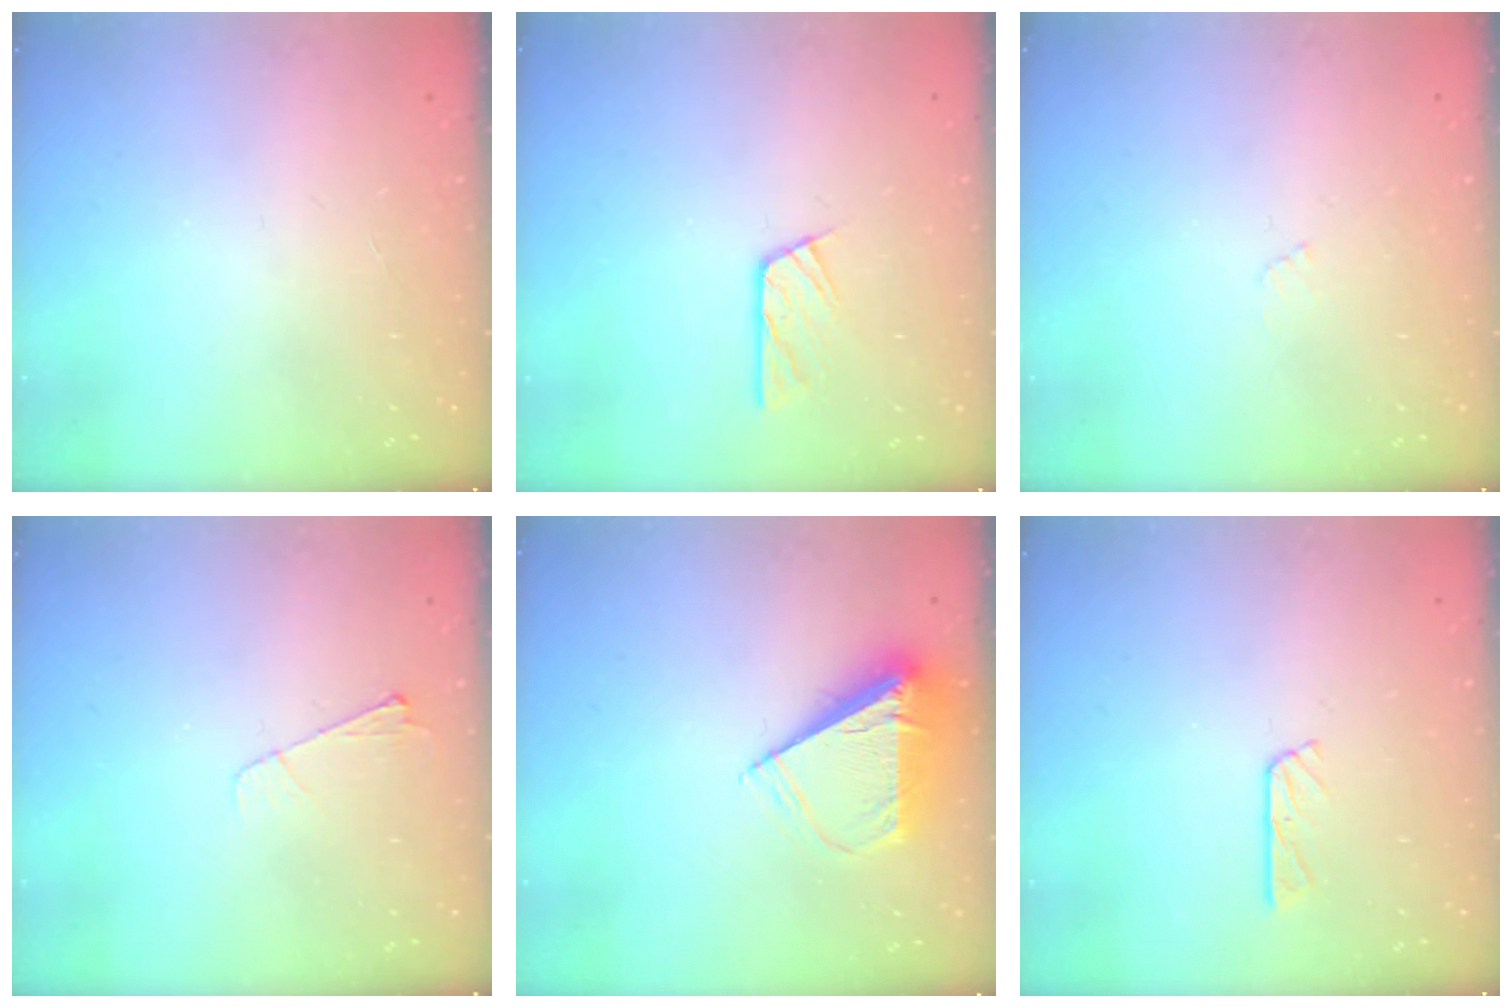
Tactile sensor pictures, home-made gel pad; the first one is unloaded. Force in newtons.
{"total": 6.1, "press": 6.1, "slide": 0.7}
{"total": 2.7, "press": 2.6, "slide": 0.5}
{"total": 4.4, "press": 4.3, "slide": 0.6}
{"total": 7.3, "press": 7.2, "slide": 1.0}
{"total": 3.8, "press": 3.8, "slide": 0.5}